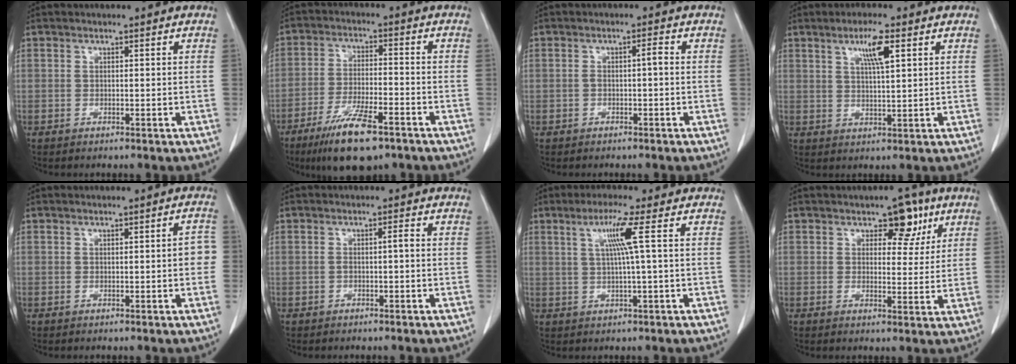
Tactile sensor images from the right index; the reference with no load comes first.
{"total": 11.3, "force": [-7.4, 2.4, 8.2], "torque": [-0.154, -0.022, -0.125]}
{"total": 1.7, "force": [-0.2, 0.3, 1.6], "torque": [-0.029, 0.006, -0.004]}
{"total": 5.2, "force": [2.5, 0.3, 4.5], "torque": [-0.080, 0.000, 0.042]}
{"total": 2.0, "force": [-0.1, 0.7, 1.9], "torque": [-0.009, 0.005, -0.005]}
{"total": 1.4, "force": [-0.2, 0.1, 1.4], "torque": [-0.024, 0.005, -0.003]}
{"total": 5.2, "force": [1.4, -1.3, 4.8], "torque": [-0.096, 0.004, 0.029]}
{"total": 5.4, "force": [3.0, 3.1, 3.3], "torque": [-0.030, 0.003, 0.038]}